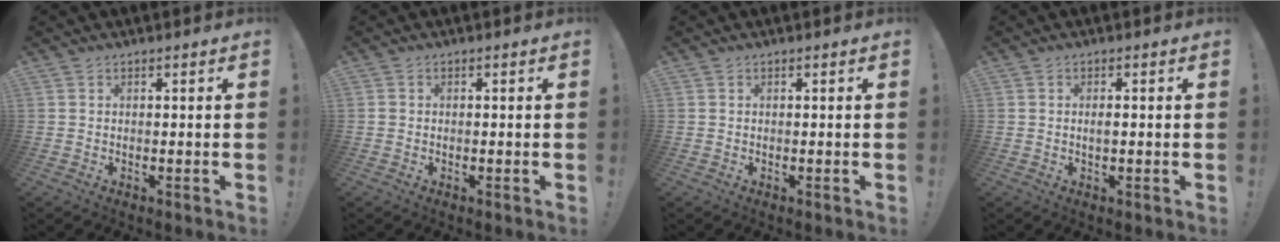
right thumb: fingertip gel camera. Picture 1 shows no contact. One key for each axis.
{"total": 0.6, "fx": -0.1, "fy": 0.6, "fz": 0.2, "tx": -0.001, "ty": 0.004, "tz": -0.002}
{"total": 0.0}
{"total": 1.5, "fx": -0.3, "fy": 0.2, "fz": 1.4, "tx": -0.025, "ty": 0.000, "tz": -0.008}